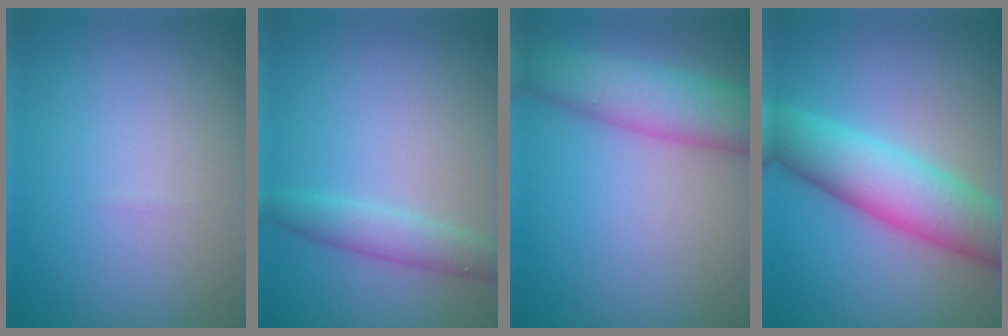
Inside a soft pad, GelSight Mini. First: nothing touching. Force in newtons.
{"total": 2.4, "press": 2.4, "slide": 0.1}
{"total": 6.4, "press": 6.4, "slide": 0.3}
{"total": 7.6, "press": 7.6, "slide": 0.3}